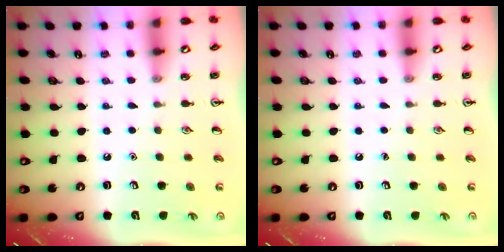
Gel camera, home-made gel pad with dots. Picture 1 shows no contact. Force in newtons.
{"total": 0.0}